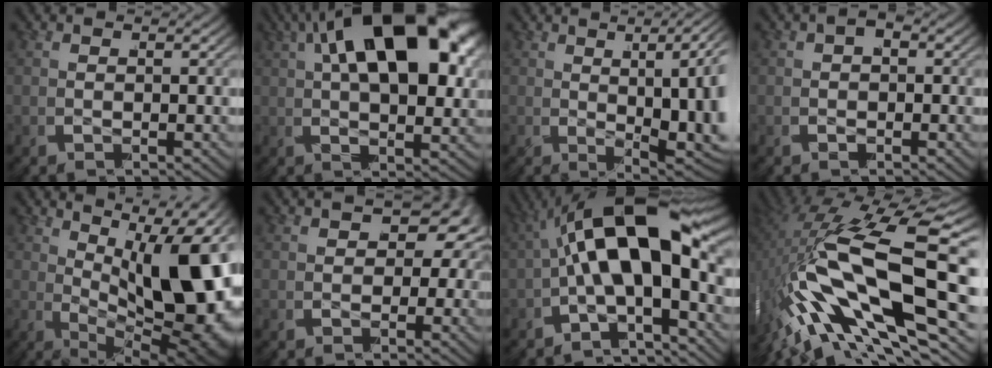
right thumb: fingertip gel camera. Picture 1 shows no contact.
{"total": 16.3, "force": [2.6, 7.6, 14.2], "torque": [-0.235, 0.013, 0.034]}
{"total": 10.5, "force": [-1.5, 4.6, 9.3], "torque": [-0.144, -0.009, -0.006]}
{"total": 1.9, "force": [-0.4, 1.4, 1.2], "torque": [-0.025, -0.003, -0.007]}
{"total": 19.2, "force": [-2.5, 10.2, 16.1], "torque": [-0.256, -0.047, -0.005]}
{"total": 7.0, "force": [0.8, 4.2, 5.6], "torque": [-0.068, -0.008, 0.015]}
{"total": 15.5, "force": [-1.4, 8.6, 12.8], "torque": [-0.255, 0.003, -0.024]}
{"total": 15.6, "force": [-2.1, 6.5, 14.0], "torque": [-0.321, -0.012, -0.015]}